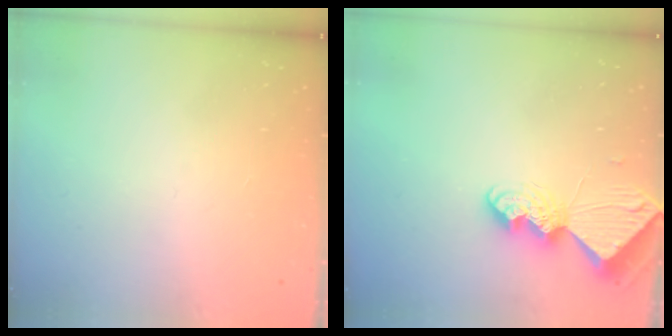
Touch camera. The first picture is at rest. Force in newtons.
{"total": 9.7, "press": 9.7, "slide": 1.0}